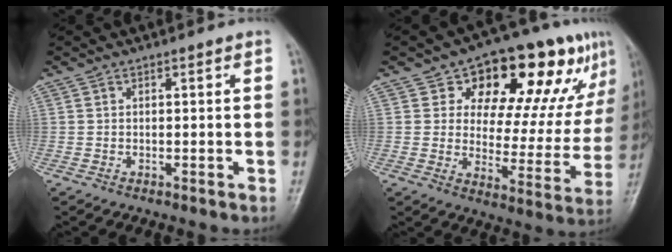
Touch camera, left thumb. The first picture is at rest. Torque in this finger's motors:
{"motor_torque": [0.63, 0.55, 0.25, -0.29, 0.13]}